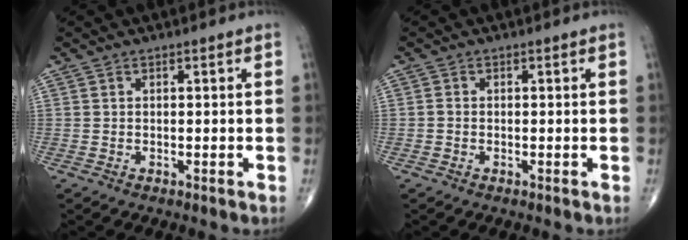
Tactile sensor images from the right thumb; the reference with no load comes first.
{"total": 0.6, "force": [-0.2, 0.5, 0.3], "torque": [-0.004, 0.001, -0.006]}